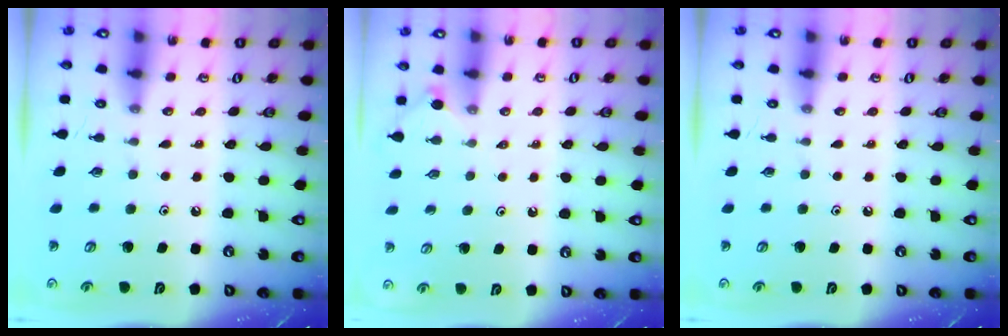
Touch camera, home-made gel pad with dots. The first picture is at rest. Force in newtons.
{"total": 2.2, "press": 2.2, "slide": 0.4}
{"total": 0.0}